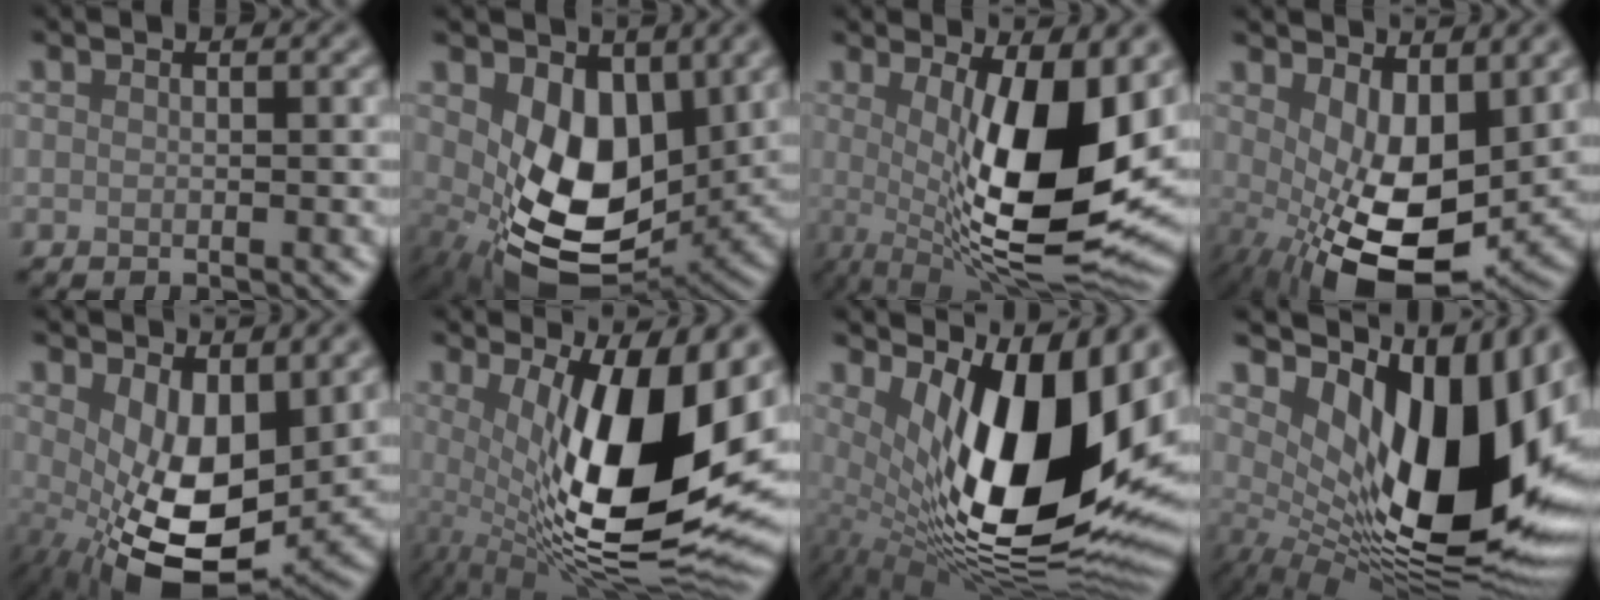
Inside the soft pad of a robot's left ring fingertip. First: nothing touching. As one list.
[{"total": 9.0, "force": [1.5, 5.4, 7.1], "torque": [-0.130, -0.024, 0.034]}, {"total": 13.4, "force": [1.0, 4.2, 12.7], "torque": [-0.185, -0.024, 0.017]}, {"total": 10.2, "force": [0.2, 5.1, 8.9], "torque": [-0.160, -0.032, 0.017]}, {"total": 9.8, "force": [0.5, 5.0, 8.5], "torque": [-0.159, -0.031, 0.024]}, {"total": 14.8, "force": [1.7, 5.3, 13.7], "torque": [-0.213, -0.027, 0.033]}, {"total": 16.6, "force": [2.5, 7.0, 14.8], "torque": [-0.226, -0.015, 0.047]}, {"total": 16.0, "force": [3.0, 7.7, 13.7], "torque": [-0.200, -0.014, 0.050]}]